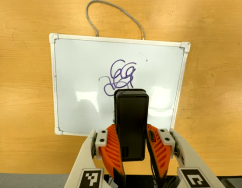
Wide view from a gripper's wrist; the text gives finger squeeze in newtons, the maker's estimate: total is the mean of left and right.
{"total": 9.0, "left": 7.4, "right": 10.6}